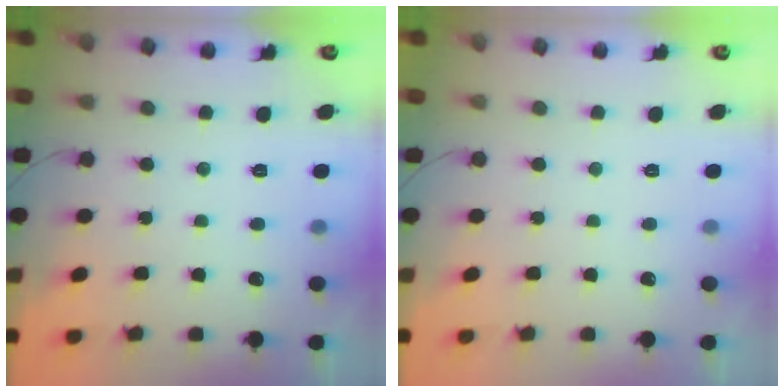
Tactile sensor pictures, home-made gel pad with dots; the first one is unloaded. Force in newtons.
{"total": 0.0}